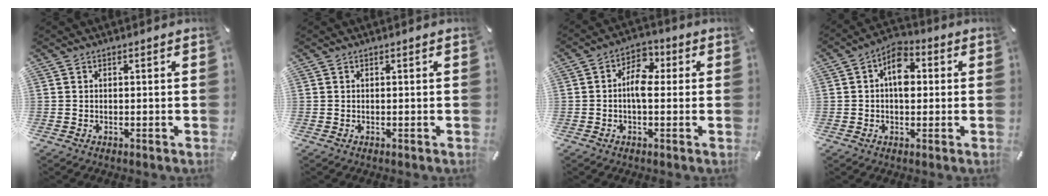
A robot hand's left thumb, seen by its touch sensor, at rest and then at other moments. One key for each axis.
{"total": 0.0}
{"total": 7.2, "fx": -0.1, "fy": 4.3, "fz": 5.8, "tx": -0.090, "ty": 0.005, "tz": -0.007}
{"total": 7.7, "fx": 0.4, "fy": 5.0, "fz": 5.8, "tx": -0.076, "ty": 0.005, "tz": 0.005}